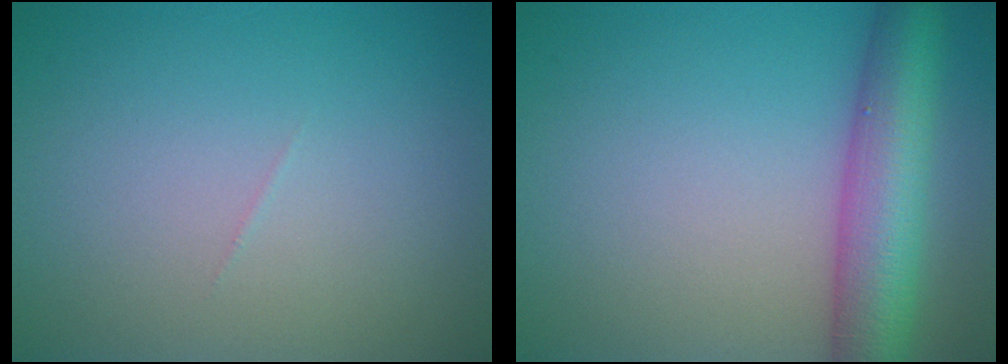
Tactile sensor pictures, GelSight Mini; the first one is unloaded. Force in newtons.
{"total": 7.3, "press": 7.3, "slide": 0.3}